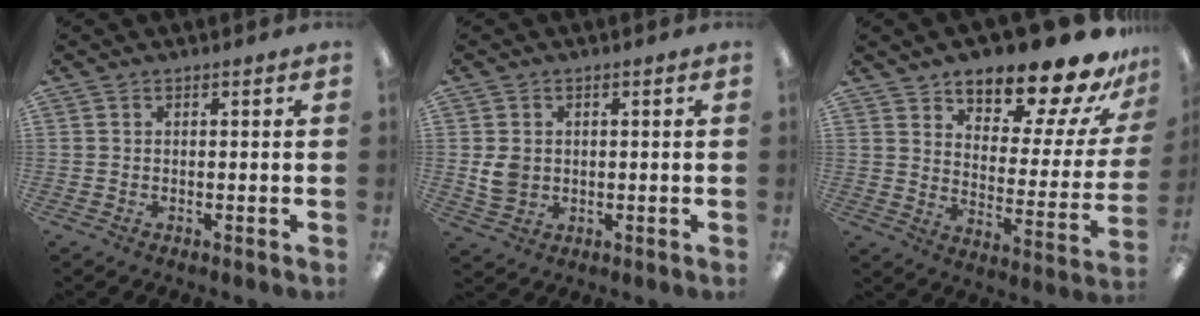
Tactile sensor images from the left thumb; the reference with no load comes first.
{"total": 4.9, "force": [0.3, 4.1, 2.5], "torque": [-0.038, 0.000, 0.004]}
{"total": 19.8, "force": [16.2, 6.7, 9.1], "torque": [-0.121, -0.113, 0.266]}